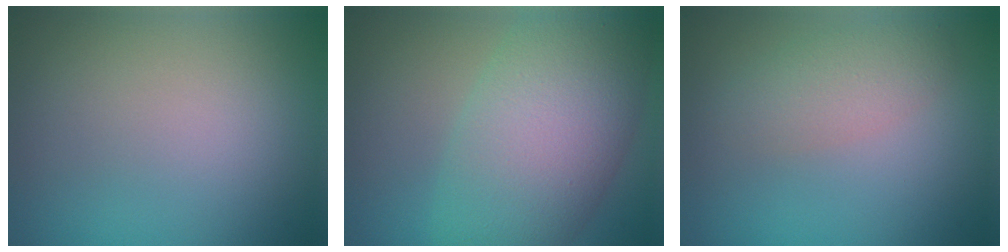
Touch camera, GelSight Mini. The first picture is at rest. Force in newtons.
{"total": 10.0, "press": 10.0, "slide": 0.4}
{"total": 2.5, "press": 2.5, "slide": 0.1}